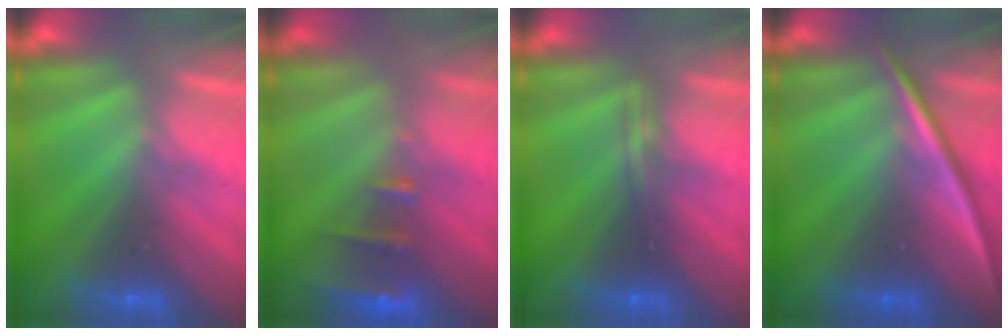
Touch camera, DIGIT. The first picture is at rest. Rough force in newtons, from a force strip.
{"total": 2.4}
{"total": 2.2}
{"total": 2.2}